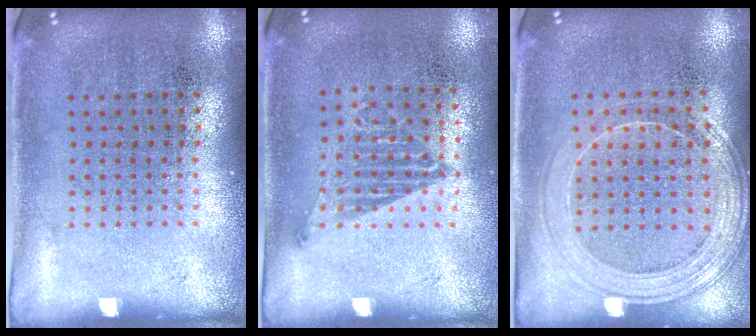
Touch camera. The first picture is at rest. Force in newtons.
{"total": 1.0, "press": 0.8, "slide": 0.6}
{"total": 1.5, "press": 1.5, "slide": 0.4}